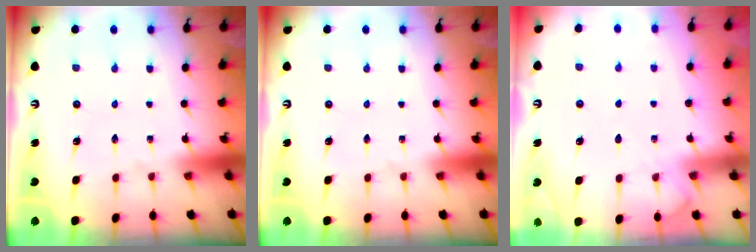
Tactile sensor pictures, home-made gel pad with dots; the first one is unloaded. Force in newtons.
{"total": 0.0}
{"total": 5.5, "press": 5.5, "slide": 0.6}